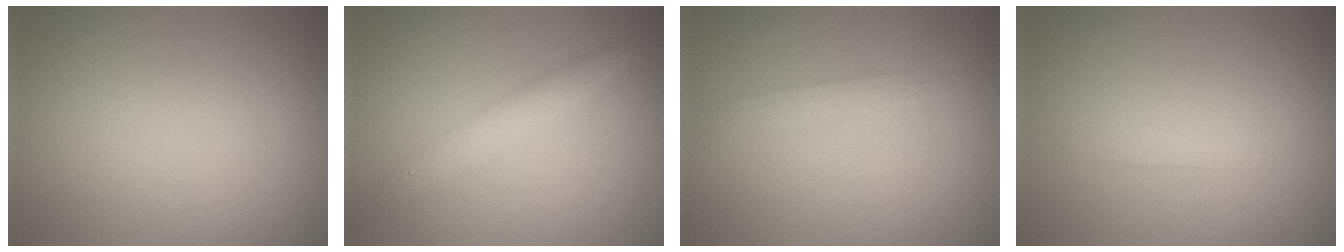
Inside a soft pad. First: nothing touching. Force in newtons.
{"total": 2.5, "press": 2.5, "slide": 0.0}
{"total": 1.2, "press": 1.2, "slide": 0.1}
{"total": 0.8, "press": 0.8, "slide": 0.0}